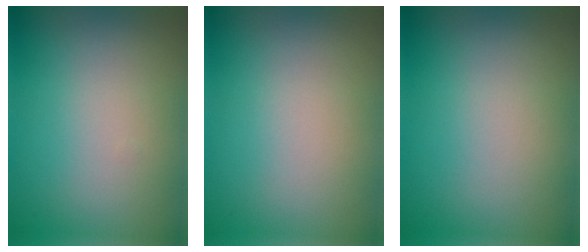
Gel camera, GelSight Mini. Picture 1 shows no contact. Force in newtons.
{"total": 0.0}
{"total": 0.0}